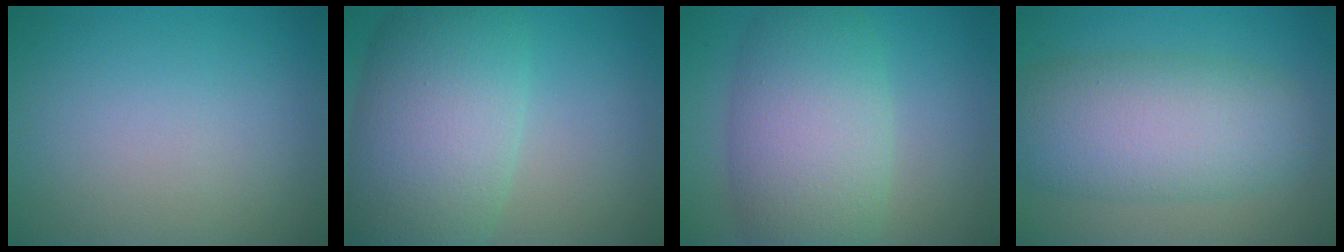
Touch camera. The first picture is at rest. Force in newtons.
{"total": 10.7, "press": 10.7, "slide": 0.2}
{"total": 8.8, "press": 8.8, "slide": 0.5}
{"total": 8.3, "press": 8.3, "slide": 0.4}